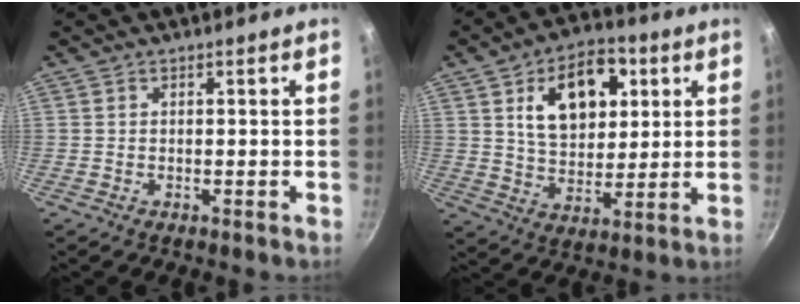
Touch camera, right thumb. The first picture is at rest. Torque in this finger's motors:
{"motor_torque": [0.35, 3.23, 0.11, 0.26, 0.09]}